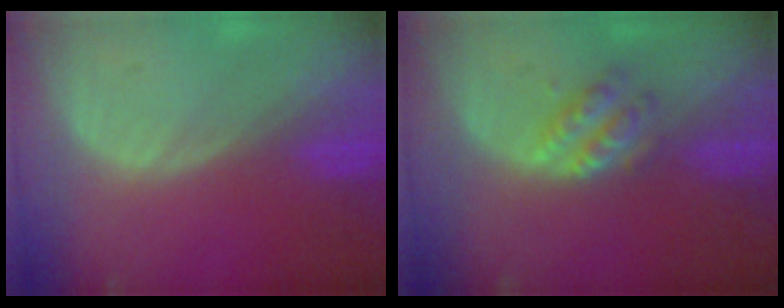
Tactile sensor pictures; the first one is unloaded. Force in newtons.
{"total": 4.9, "press": 4.3, "slide": 2.3}